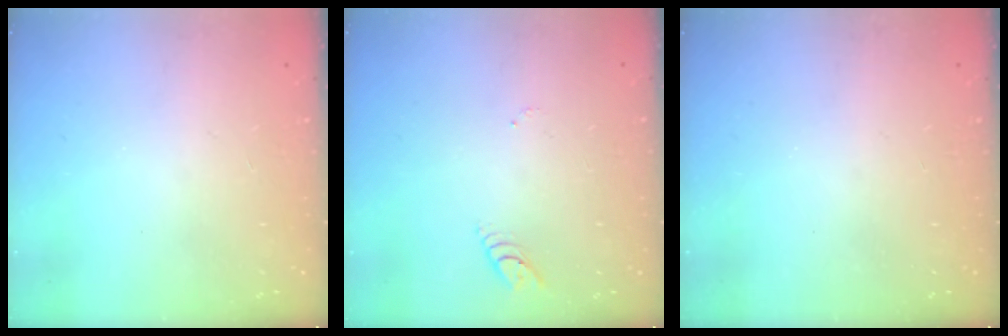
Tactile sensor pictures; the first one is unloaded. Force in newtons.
{"total": 2.9, "press": 2.8, "slide": 0.4}
{"total": 0.0}